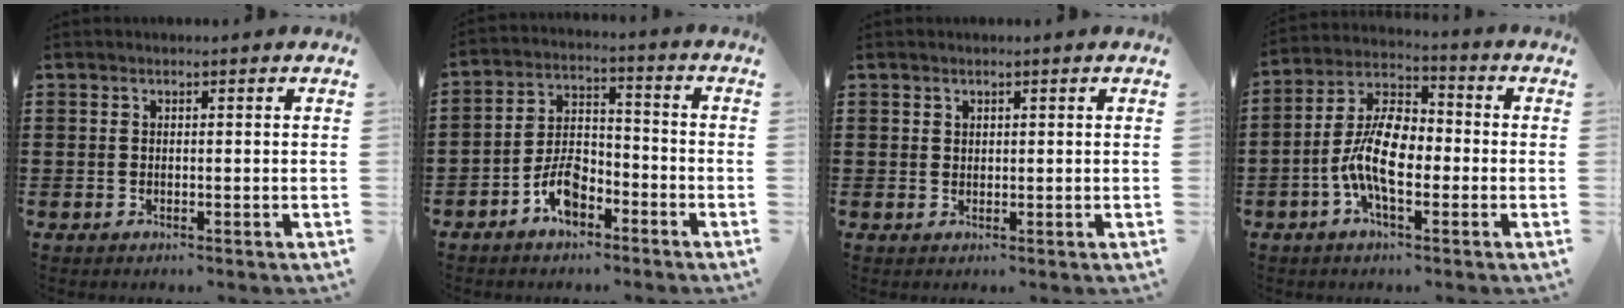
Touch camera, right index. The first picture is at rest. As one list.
[{"total": 6.9, "force": [-4.1, 3.6, 4.3], "torque": [-0.097, 0.013, -0.080]}, {"total": 1.1, "force": [0.7, 0.8, 0.2], "torque": [-0.005, 0.002, 0.014]}, {"total": 10.1, "force": [-2.4, 4.6, 8.7], "torque": [-0.200, -0.006, -0.052]}]